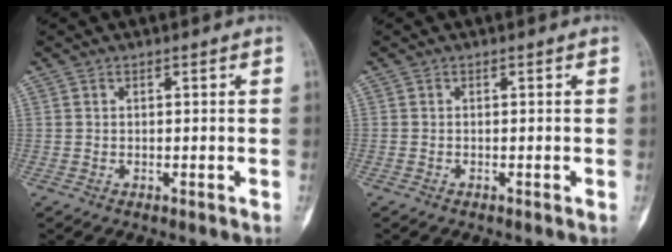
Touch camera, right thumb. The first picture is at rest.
{"total": 0.0}